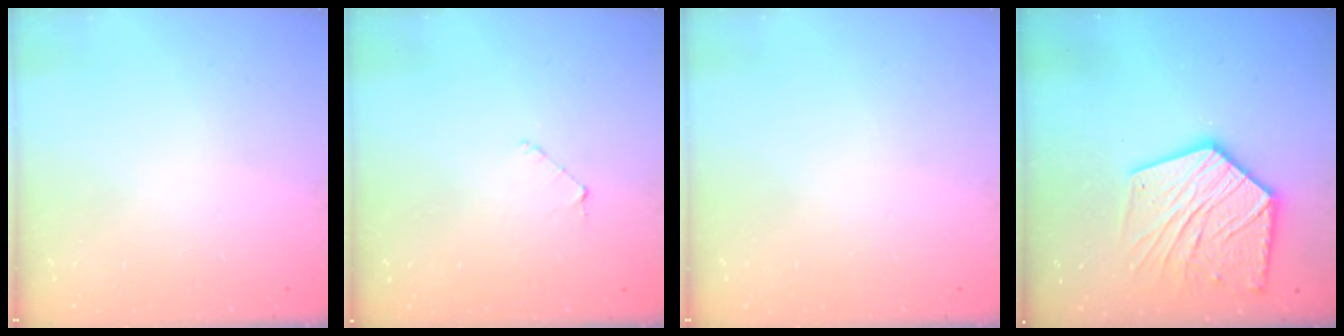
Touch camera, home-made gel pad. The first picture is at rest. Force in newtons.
{"total": 4.1, "press": 4.1, "slide": 0.4}
{"total": 0.0}
{"total": 18.2, "press": 18.2, "slide": 1.4}